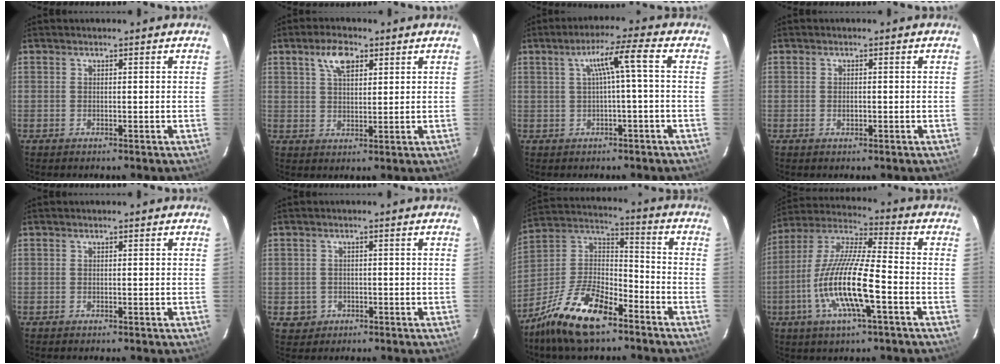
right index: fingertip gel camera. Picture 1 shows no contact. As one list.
[{"total": 5.6, "force": [3.0, 2.7, 4.0], "torque": [-0.071, 0.012, 0.054]}, {"total": 5.4, "force": [0.2, -0.7, 5.4], "torque": [-0.100, 0.009, 0.013]}, {"total": 1.1, "force": [-0.3, 0.7, 0.8], "torque": [-0.013, 0.000, -0.004]}, {"total": 0.0}, {"total": 3.1, "force": [-0.7, 3.0, 0.3], "torque": [-0.012, 0.004, -0.004]}, {"total": 17.1, "force": [-11.3, 6.7, 11.0], "torque": [-0.233, 0.010, -0.213]}, {"total": 16.1, "force": [-5.4, 2.7, 14.9], "torque": [-0.299, -0.011, -0.110]}]